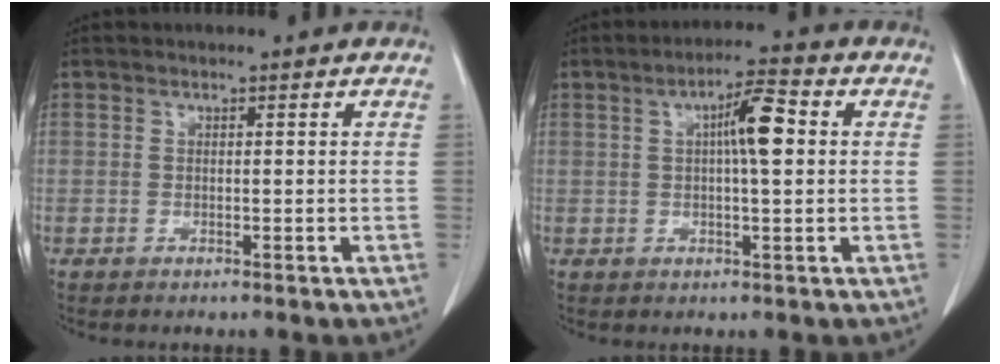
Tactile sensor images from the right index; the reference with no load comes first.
{"total": 6.4, "force": [1.2, 0.9, 6.2], "torque": [-0.104, 0.013, 0.016]}